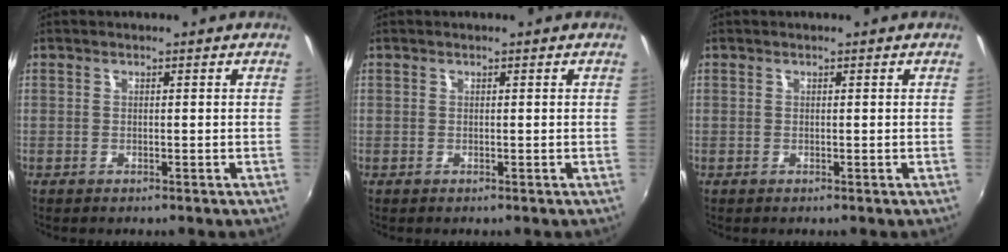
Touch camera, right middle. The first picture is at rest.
{"total": 0.0}
{"total": 0.0}